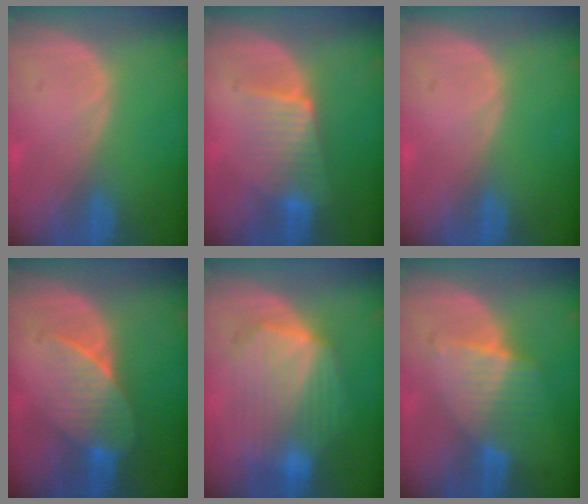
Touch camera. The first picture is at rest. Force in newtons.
{"total": 6.3, "press": 6.0, "slide": 2.0}
{"total": 0.0}
{"total": 7.1, "press": 6.5, "slide": 2.8}
{"total": 9.4, "press": 9.4, "slide": 0.5}
{"total": 6.9, "press": 6.0, "slide": 3.3}